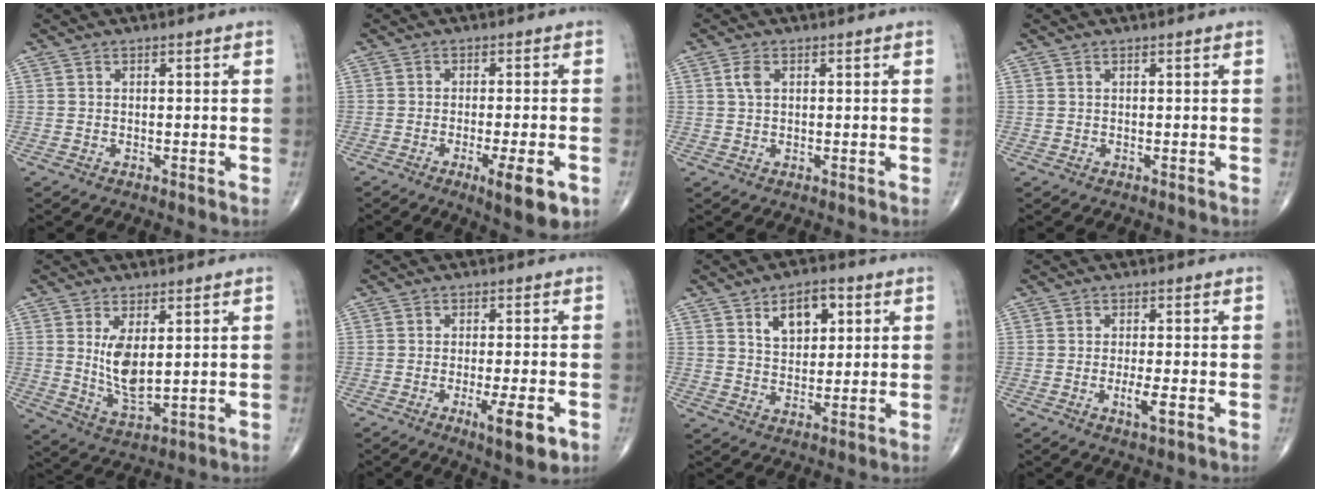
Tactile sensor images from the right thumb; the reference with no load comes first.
{"total": 7.9, "force": [-3.3, 1.7, 6.9], "torque": [-0.100, -0.008, -0.045]}
{"total": 2.3, "force": [0.7, 1.3, 1.8], "torque": [-0.039, 0.006, 0.015]}
{"total": 0.0}
{"total": 8.3, "force": [1.9, 3.5, 7.3], "torque": [-0.130, -0.031, 0.049]}
{"total": 7.4, "force": [-3.0, 1.6, 6.6], "torque": [-0.103, -0.009, -0.043]}
{"total": 8.2, "force": [3.4, 4.8, 5.6], "torque": [-0.061, -0.012, 0.054]}
{"total": 3.4, "force": [-1.1, 0.7, 3.2], "torque": [-0.062, -0.005, -0.021]}